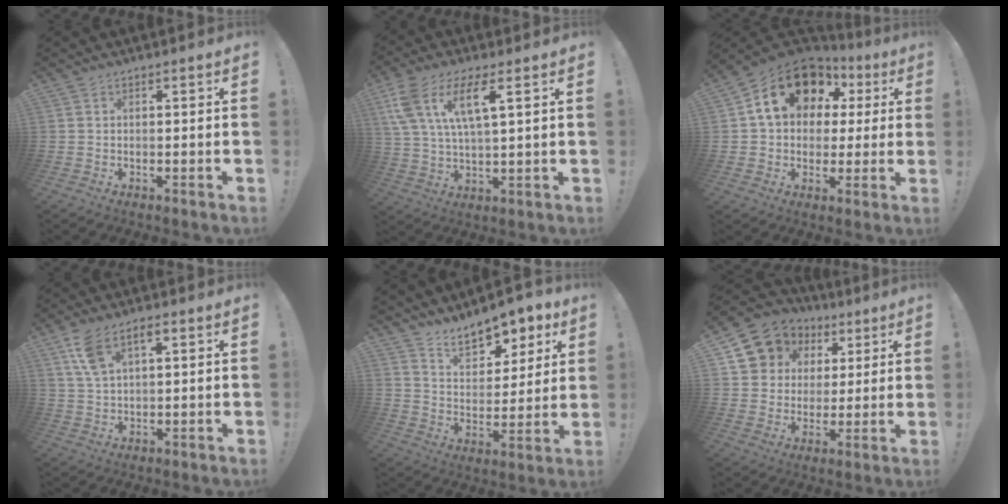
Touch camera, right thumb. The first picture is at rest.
{"total": 12.7, "force": [5.9, 4.1, 10.5], "torque": [-0.209, -0.008, 0.105]}
{"total": 17.6, "force": [7.7, 12.5, 9.6], "torque": [-0.140, -0.032, 0.147]}
{"total": 7.0, "force": [3.5, 3.5, 5.0], "torque": [-0.094, -0.007, 0.063]}
{"total": 12.1, "force": [9.9, 5.3, 4.6], "torque": [-0.066, -0.075, 0.181]}
{"total": 10.8, "force": [4.8, 9.2, 3.0], "torque": [-0.045, -0.033, 0.100]}